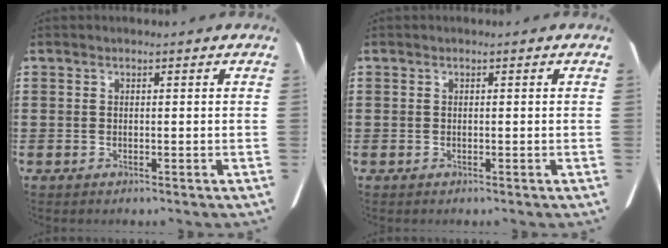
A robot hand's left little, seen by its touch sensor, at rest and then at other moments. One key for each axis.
{"total": 0.0}